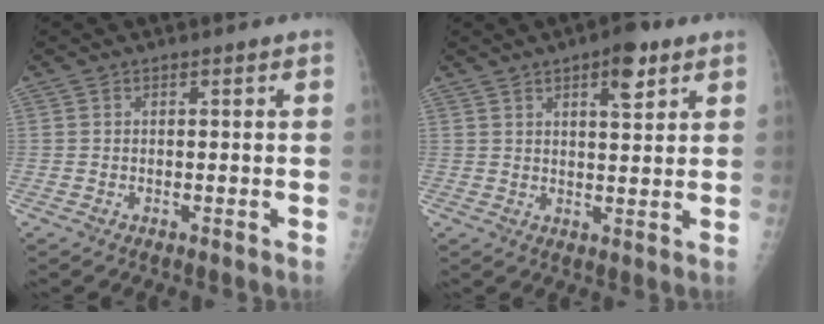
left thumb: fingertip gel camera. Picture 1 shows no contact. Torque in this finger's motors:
{"motor_torque": [0.19, 0.51, -0.11, -0.21, 0.06]}